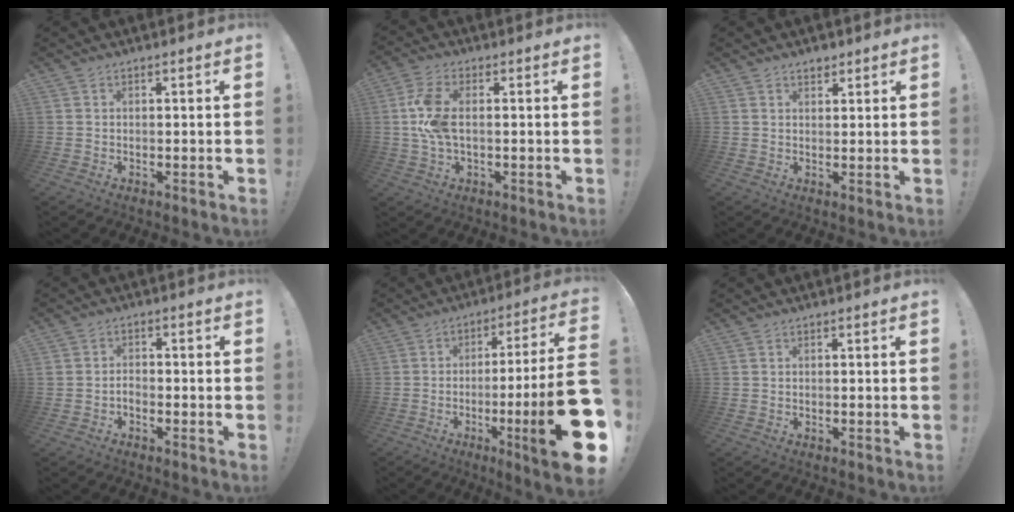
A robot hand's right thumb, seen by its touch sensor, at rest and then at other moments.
{"total": 9.0, "force": [0.2, 4.5, 7.8], "torque": [-0.152, -0.001, 0.005]}
{"total": 1.9, "force": [1.5, 1.1, 0.6], "torque": [-0.005, -0.007, 0.027]}
{"total": 1.9, "force": [-1.5, 1.0, 0.4], "torque": [-0.009, 0.007, -0.027]}
{"total": 22.3, "force": [-6.5, 1.6, 21.3], "torque": [-0.317, 0.010, -0.097]}
{"total": 0.0}